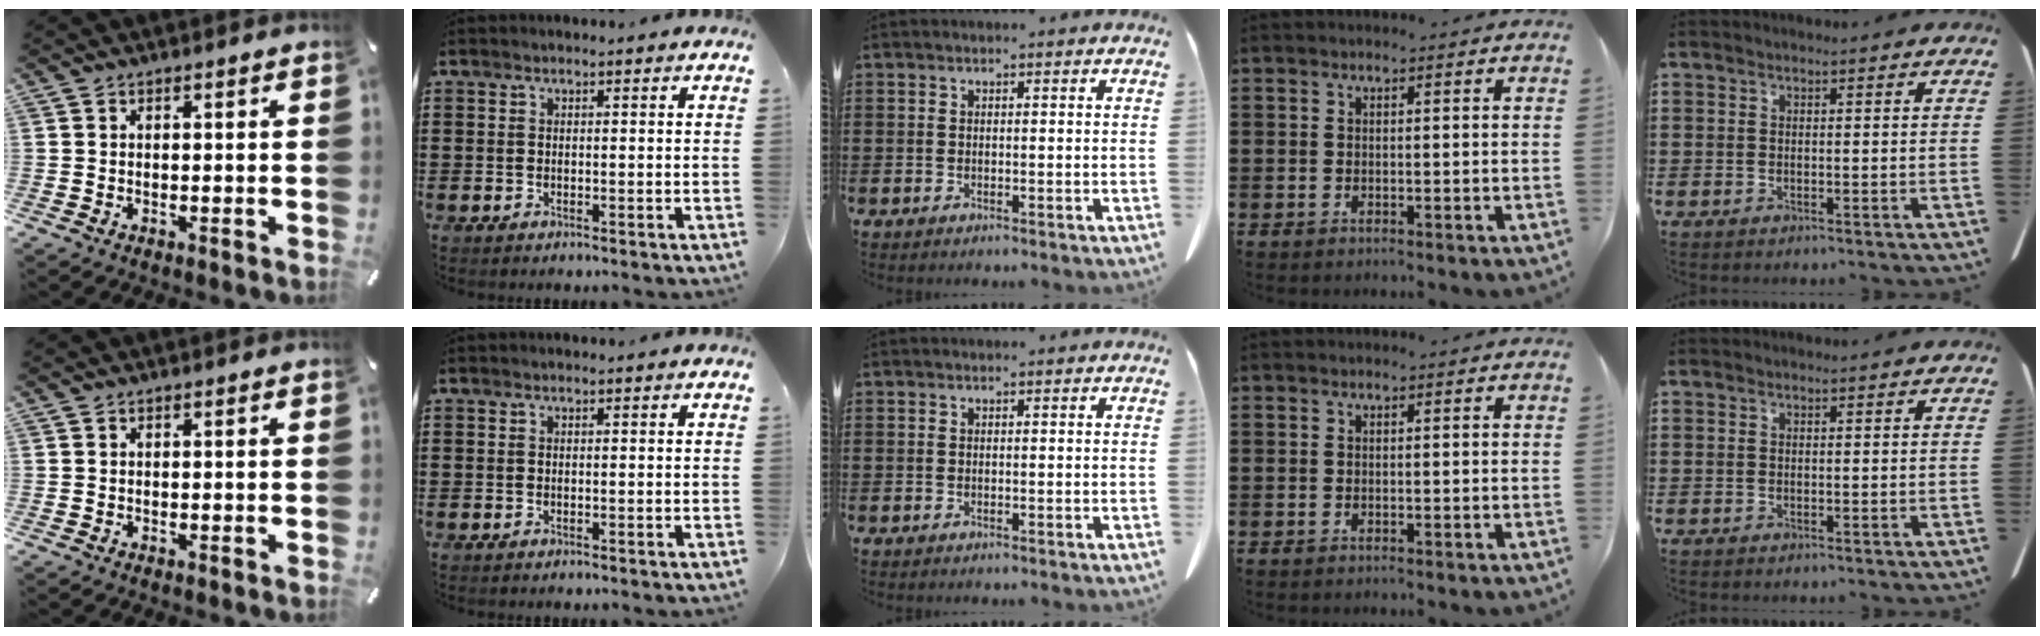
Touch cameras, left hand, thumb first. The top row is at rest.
{}